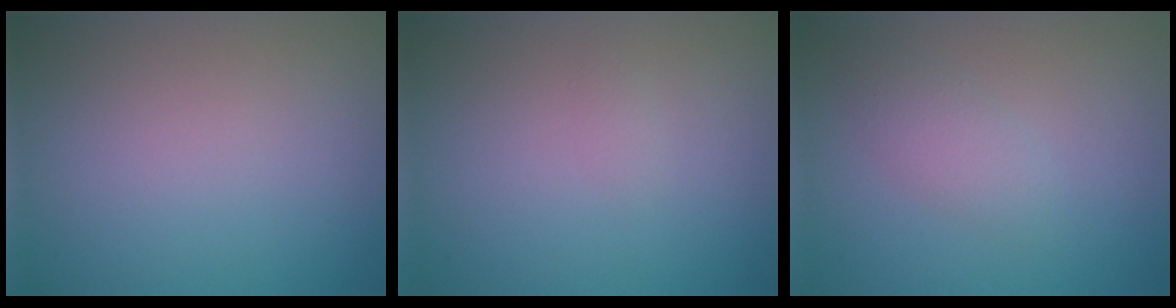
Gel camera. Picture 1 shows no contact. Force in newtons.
{"total": 0.5, "press": 0.5, "slide": 0.0}
{"total": 2.1, "press": 2.1, "slide": 0.0}